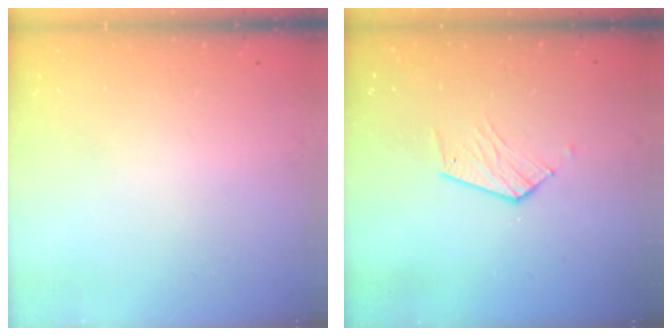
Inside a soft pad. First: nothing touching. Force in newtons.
{"total": 6.2, "press": 6.2, "slide": 0.5}